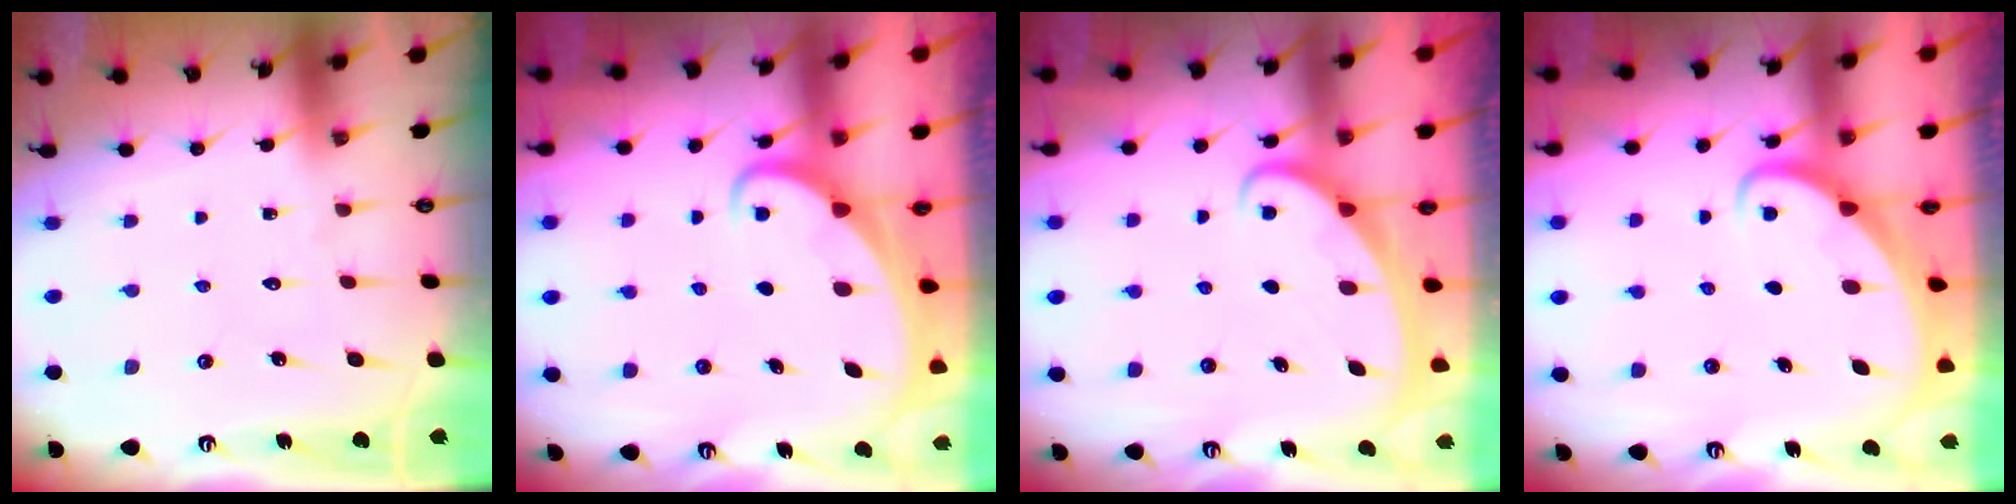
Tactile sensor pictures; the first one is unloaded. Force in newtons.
{"total": 2.6, "press": 2.6, "slide": 0.2}
{"total": 2.2, "press": 2.2, "slide": 0.2}
{"total": 2.4, "press": 2.4, "slide": 0.2}